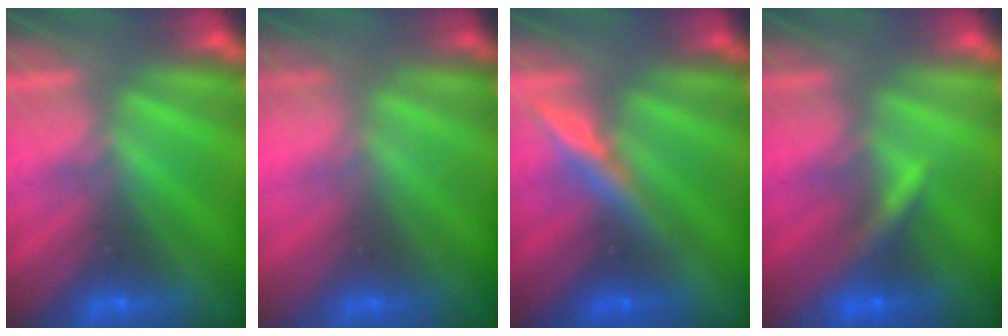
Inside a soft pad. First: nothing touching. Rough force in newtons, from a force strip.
{"total": 2.4}
{"total": 4.4}
{"total": 3.5}